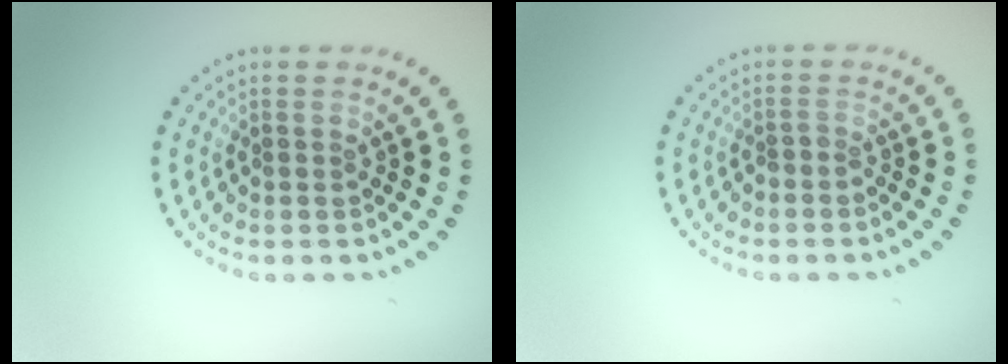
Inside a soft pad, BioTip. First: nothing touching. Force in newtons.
{"total": 0.6, "press": 0.3, "slide": 0.6}